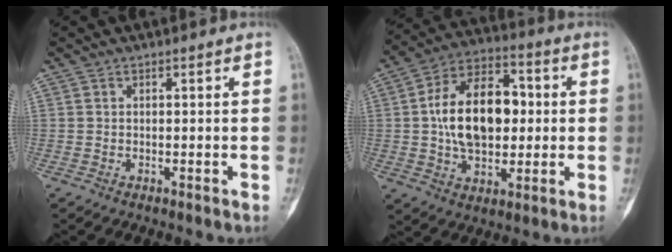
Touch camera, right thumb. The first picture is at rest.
{"total": 17.9, "force": [1.0, 11.2, 14.0], "torque": [-0.207, 0.024, 0.015]}